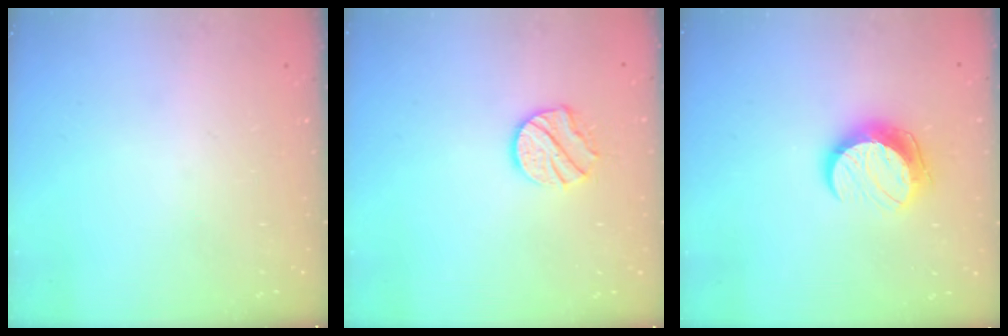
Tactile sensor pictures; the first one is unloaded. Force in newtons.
{"total": 8.9, "press": 8.9, "slide": 0.4}
{"total": 10.4, "press": 10.4, "slide": 0.1}